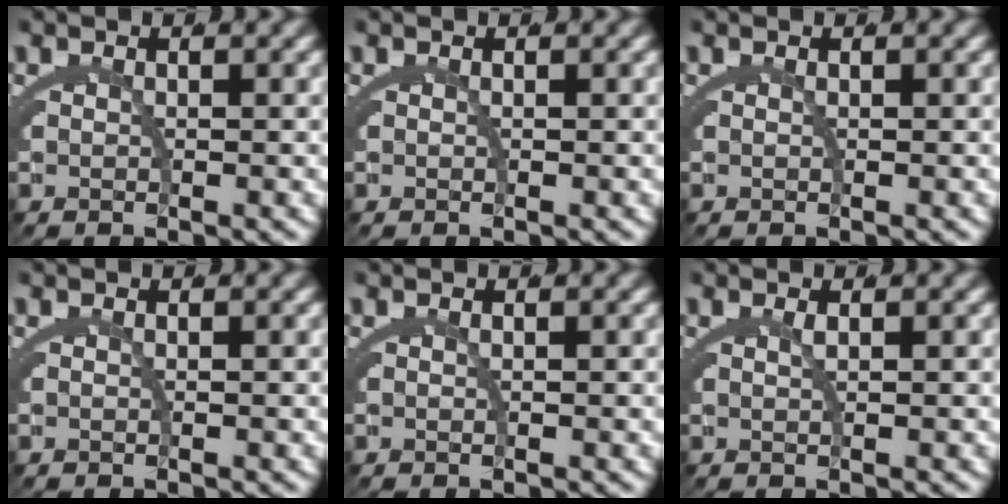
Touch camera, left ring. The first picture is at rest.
{"total": 0.0}
{"total": 0.0}
{"total": 0.0}
{"total": 0.0}
{"total": 1.0, "force": [0.4, -0.8, 0.5], "torque": [-0.003, -0.002, 0.011]}